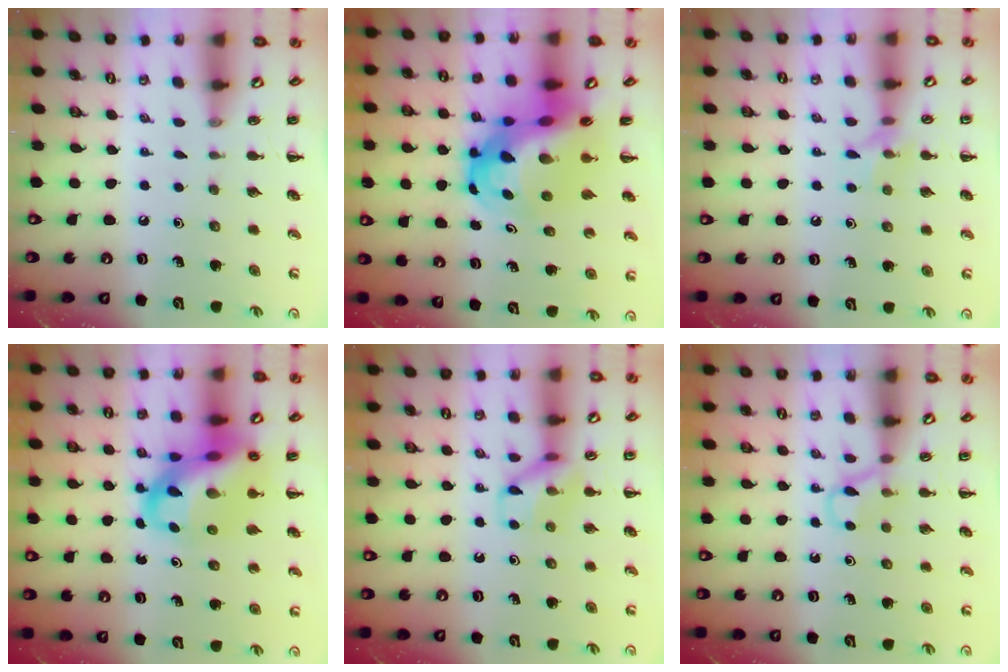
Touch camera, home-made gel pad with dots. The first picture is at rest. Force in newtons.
{"total": 11.8, "press": 11.3, "slide": 3.4}
{"total": 7.2, "press": 7.0, "slide": 1.5}
{"total": 16.7, "press": 16.1, "slide": 4.4}
{"total": 10.2, "press": 10.2, "slide": 0.8}
{"total": 3.9, "press": 3.7, "slide": 1.4}